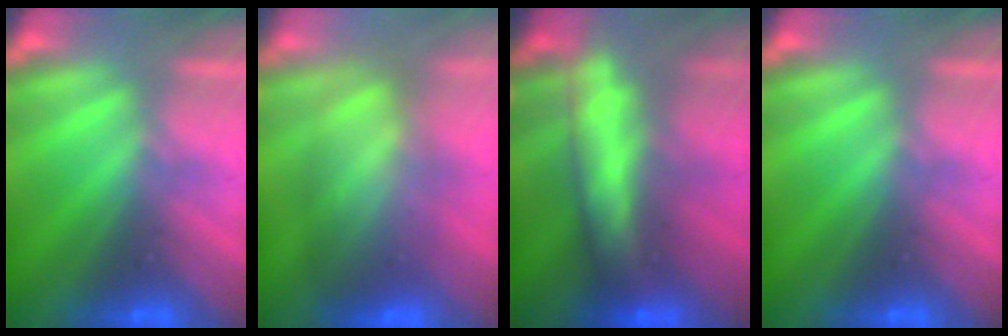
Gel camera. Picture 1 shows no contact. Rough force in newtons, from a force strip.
{"total": 9.1}
{"total": 5.9}
{"total": 0.0}